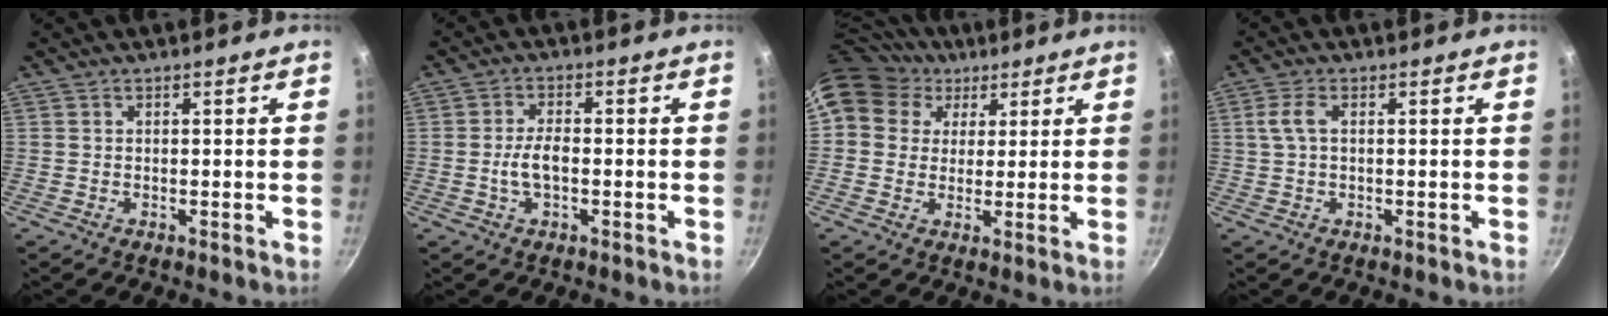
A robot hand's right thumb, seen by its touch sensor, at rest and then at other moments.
{"total": 4.6, "force": [-0.9, 2.2, 3.9], "torque": [-0.069, 0.016, -0.018]}
{"total": 14.0, "force": [6.1, 11.6, 5.1], "torque": [-0.086, 0.014, 0.099]}
{"total": 3.3, "force": [0.5, 1.2, 3.1], "torque": [-0.076, 0.008, 0.009]}